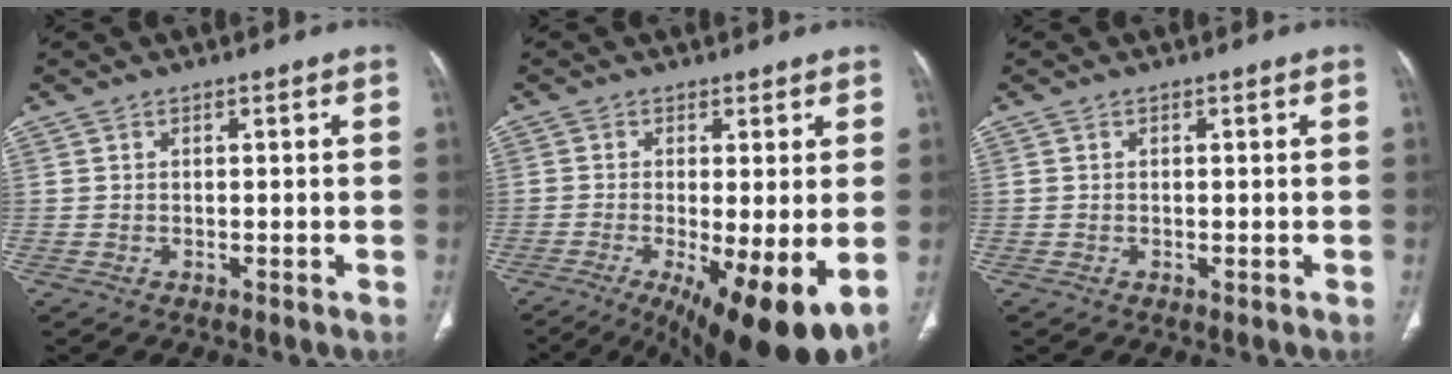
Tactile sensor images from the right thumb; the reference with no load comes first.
{"total": 14.6, "force": [-4.6, 3.9, 13.4], "torque": [-0.186, -0.024, -0.059]}
{"total": 0.0}